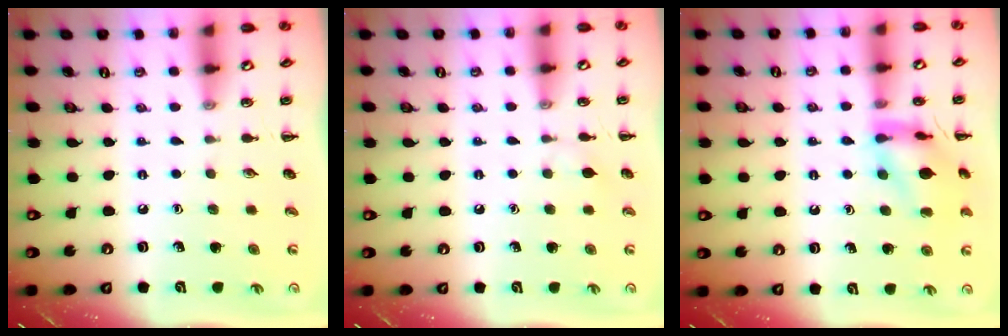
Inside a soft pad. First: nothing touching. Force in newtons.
{"total": 3.7, "press": 3.6, "slide": 0.9}
{"total": 12.8, "press": 12.8, "slide": 0.6}